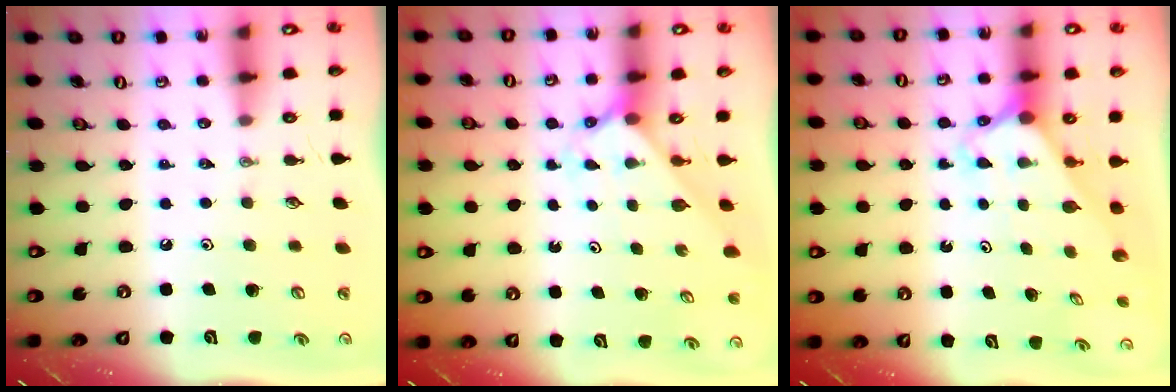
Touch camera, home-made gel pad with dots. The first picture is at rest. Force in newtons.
{"total": 2.3, "press": 2.3, "slide": 0.2}
{"total": 2.3, "press": 2.3, "slide": 0.2}